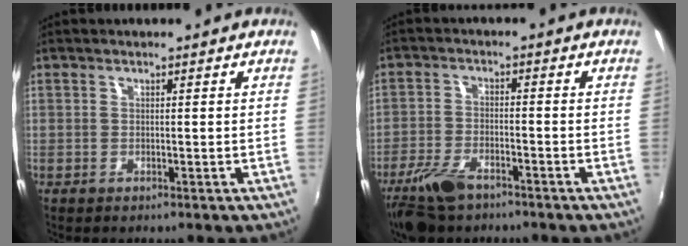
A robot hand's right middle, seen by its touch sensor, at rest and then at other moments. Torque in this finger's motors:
{"motor_torque": [0.14, -0.14, 0.06, 0.03]}